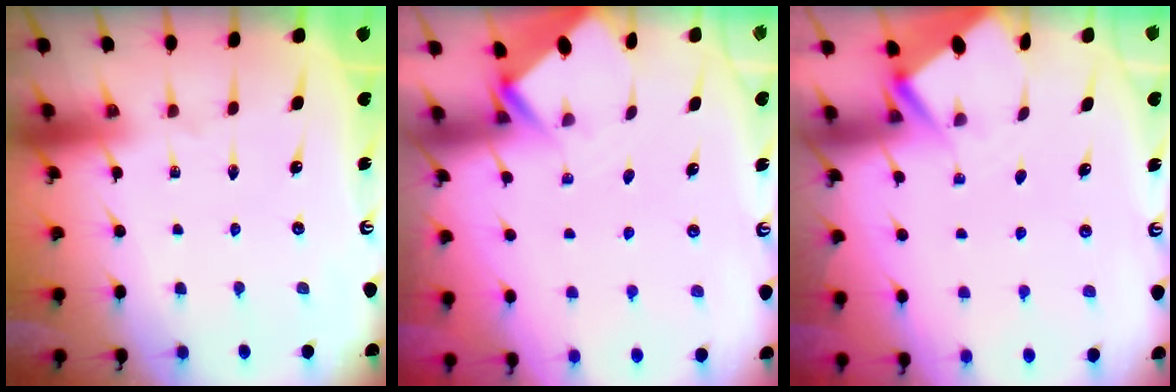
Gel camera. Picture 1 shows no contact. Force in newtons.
{"total": 2.7, "press": 2.7, "slide": 0.2}
{"total": 2.8, "press": 2.8, "slide": 0.1}